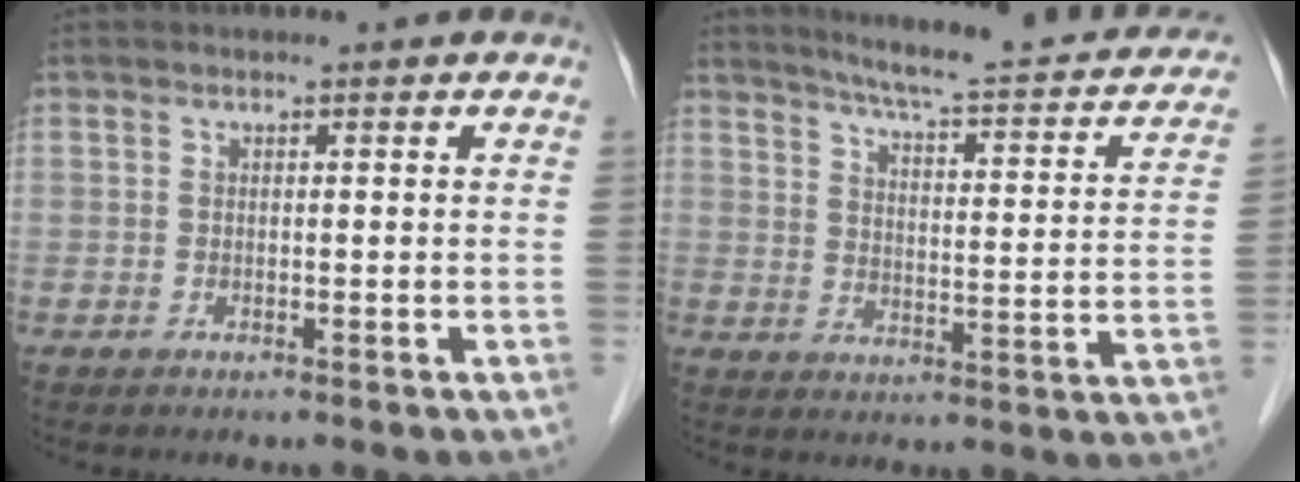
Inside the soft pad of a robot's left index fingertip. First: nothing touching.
{"total": 21.0, "force": [18.2, 2.8, 10.1], "torque": [-0.134, -0.023, 0.218]}